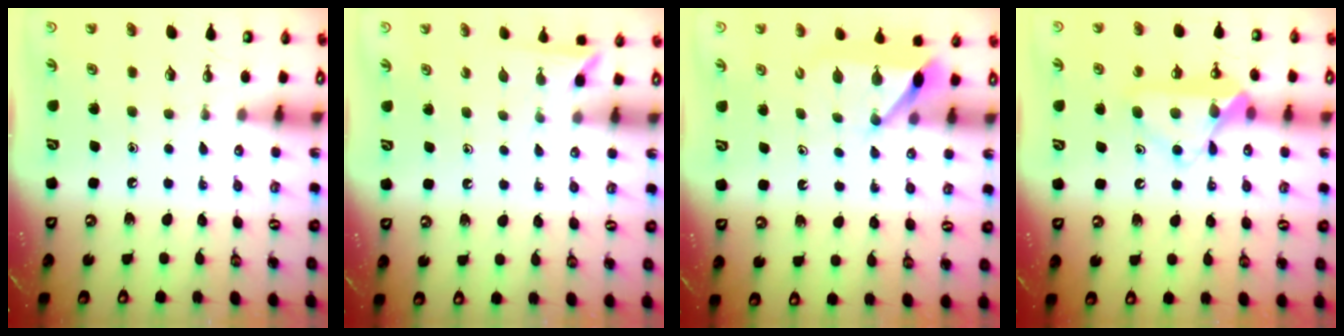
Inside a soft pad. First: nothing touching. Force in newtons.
{"total": 2.3, "press": 2.3, "slide": 0.2}
{"total": 6.2, "press": 6.2, "slide": 0.7}
{"total": 13.3, "press": 13.3, "slide": 0.9}